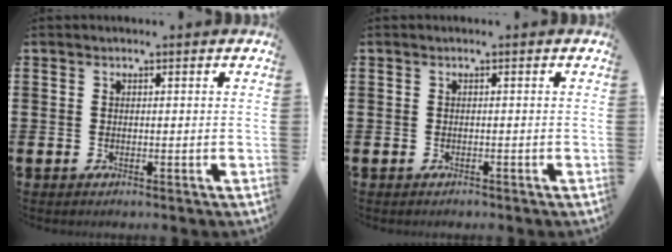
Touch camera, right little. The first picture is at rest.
{"total": 0.0}